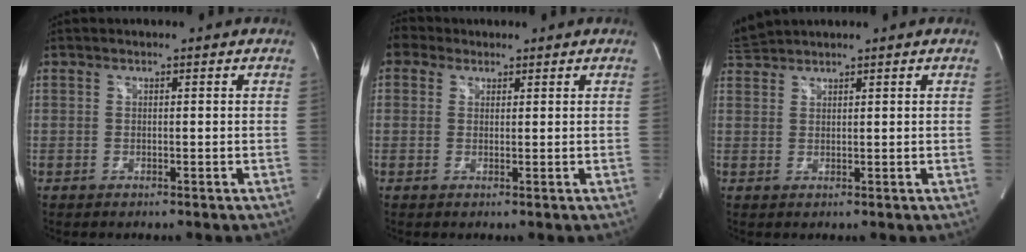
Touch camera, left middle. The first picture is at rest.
{"total": 1.9, "force": [1.5, 1.2, -0.3], "torque": [0.006, 0.016, 0.026]}
{"total": 2.6, "force": [2.6, -0.3, -0.2], "torque": [-0.008, 0.017, 0.060]}